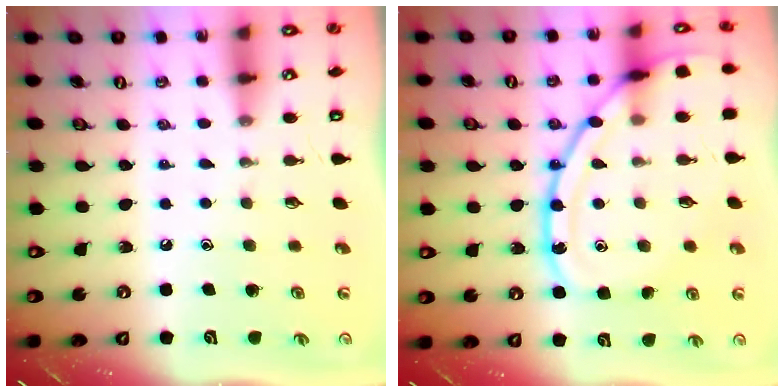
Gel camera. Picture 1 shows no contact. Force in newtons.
{"total": 15.6, "press": 15.6, "slide": 0.8}